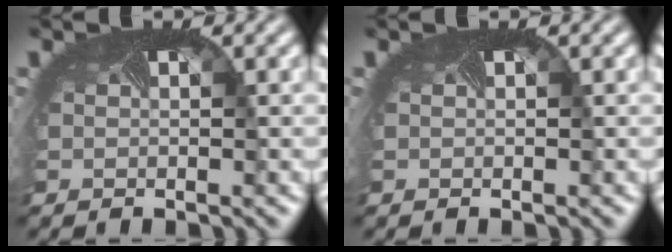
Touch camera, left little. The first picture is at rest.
{"total": 0.0}